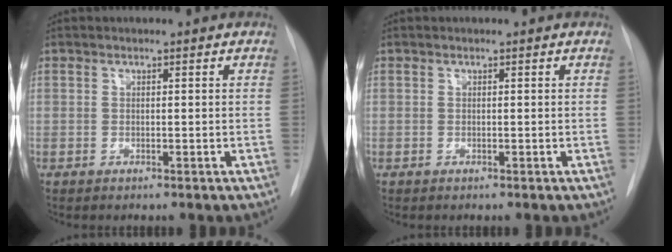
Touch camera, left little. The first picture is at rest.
{"total": 0.0}